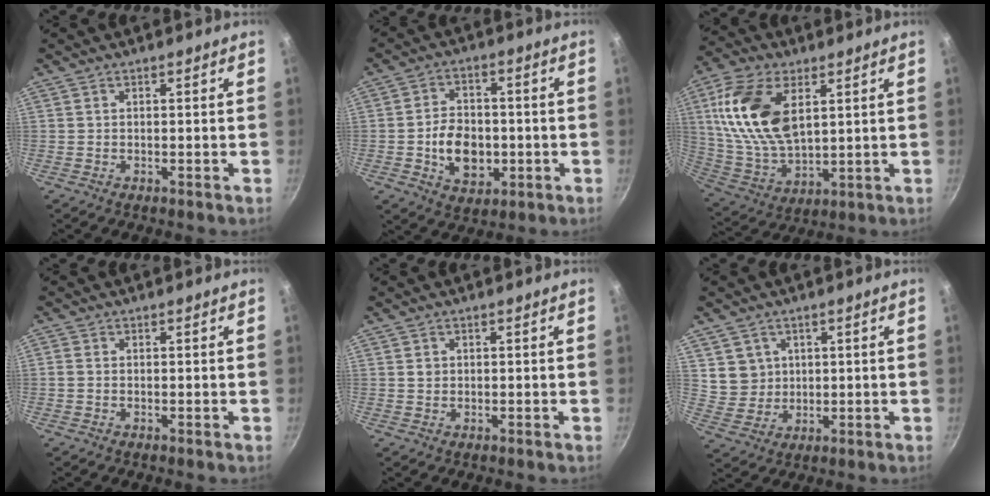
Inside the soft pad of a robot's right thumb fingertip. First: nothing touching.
{"total": 10.4, "force": [-2.0, 7.4, 7.0], "torque": [-0.090, 0.014, -0.028]}
{"total": 18.3, "force": [5.5, 10.3, 14.0], "torque": [-0.260, -0.013, 0.117]}
{"total": 0.9, "force": [-0.2, 0.7, 0.6], "torque": [-0.013, 0.003, -0.006]}
{"total": 1.1, "force": [0.2, 1.0, 0.4], "torque": [-0.003, 0.002, 0.004]}
{"total": 5.8, "force": [2.0, 5.3, 1.1], "torque": [0.004, 0.000, 0.049]}